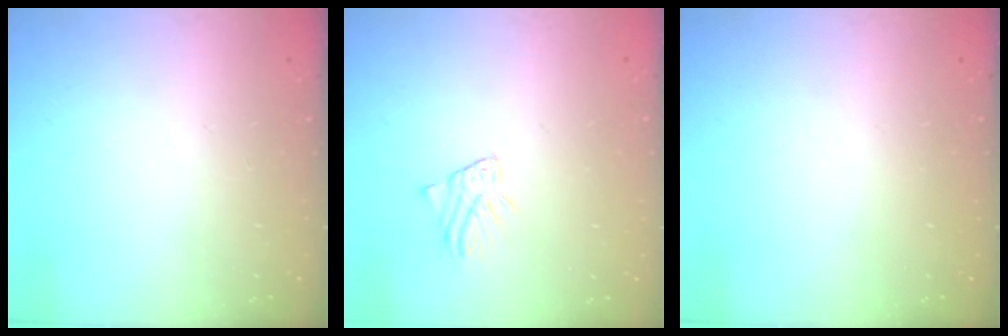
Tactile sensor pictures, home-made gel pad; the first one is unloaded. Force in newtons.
{"total": 2.5, "press": 2.5, "slide": 0.2}
{"total": 0.0}